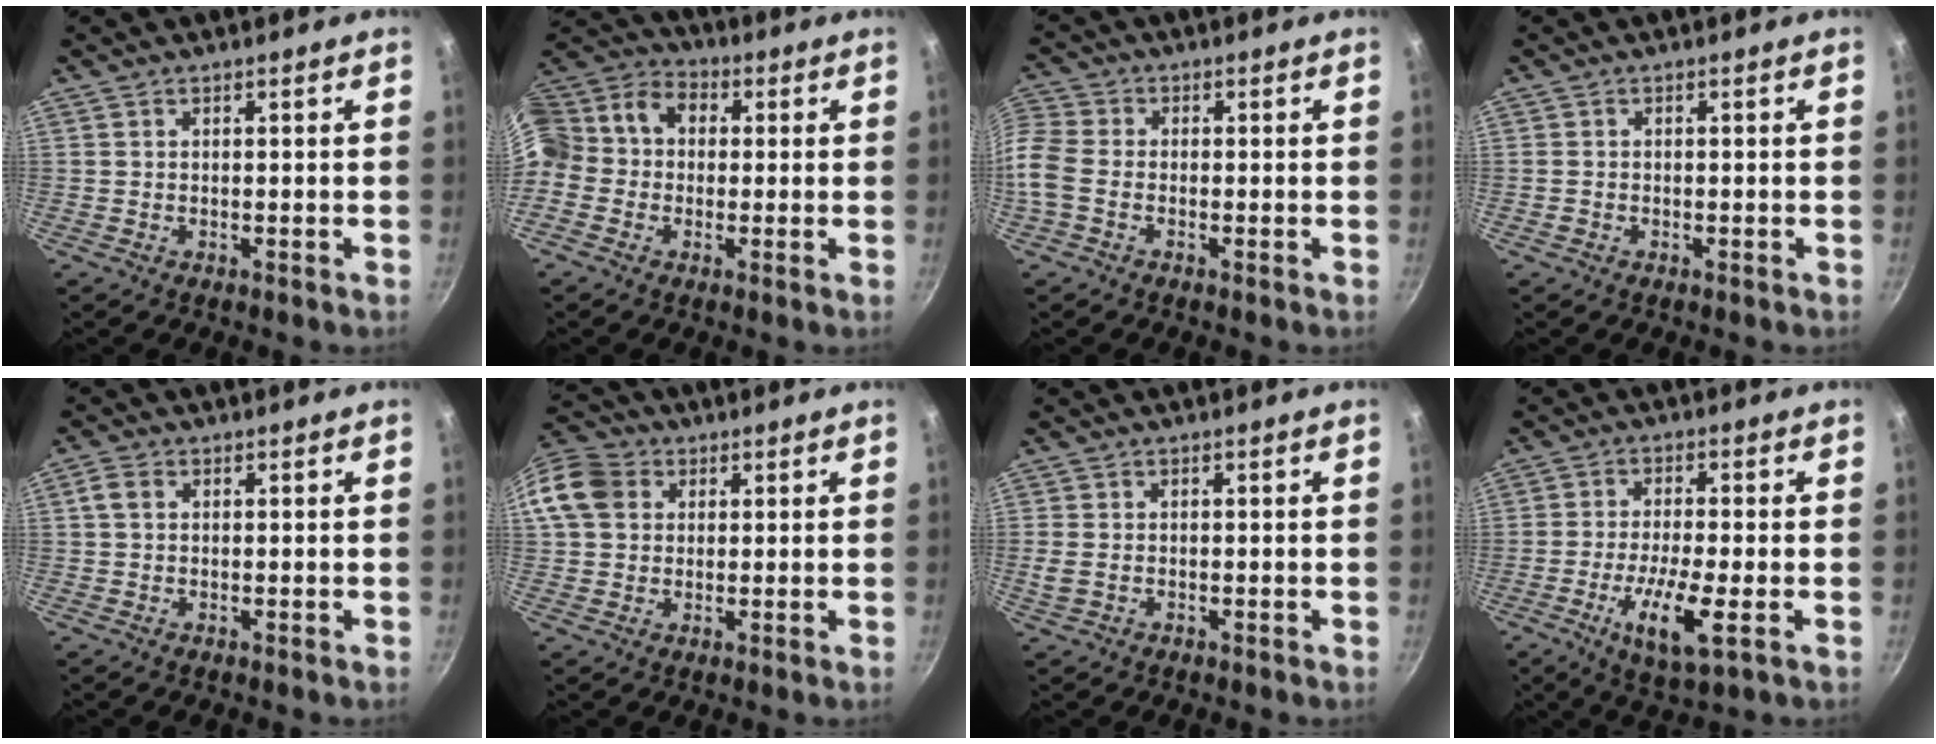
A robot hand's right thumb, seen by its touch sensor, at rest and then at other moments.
{"total": 13.8, "force": [-0.1, 11.8, 7.2], "torque": [-0.134, 0.047, -0.025]}
{"total": 8.2, "force": [-2.5, 5.9, 5.1], "torque": [-0.129, 0.013, -0.072]}
{"total": 0.7, "force": [-0.4, 0.6, 0.2], "torque": [-0.007, 0.003, -0.005]}
{"total": 2.4, "force": [0.5, 1.8, 1.6], "torque": [-0.031, 0.006, 0.007]}
{"total": 11.5, "force": [2.6, 9.6, 5.8], "torque": [-0.104, 0.021, 0.033]}
{"total": 2.7, "force": [-0.4, 1.9, 1.8], "torque": [-0.036, -0.002, -0.007]}
{"total": 9.9, "force": [-3.1, 2.5, 9.1], "torque": [-0.171, 0.001, -0.057]}